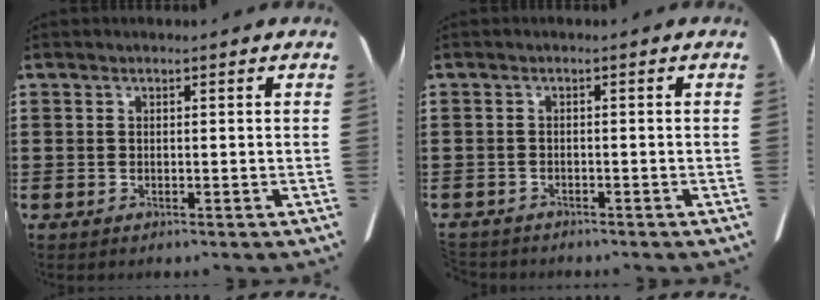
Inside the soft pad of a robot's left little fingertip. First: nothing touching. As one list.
[{"total": 1.1, "force": [-1.1, 0.0, 0.0], "torque": [-0.003, 0.000, -0.025]}]